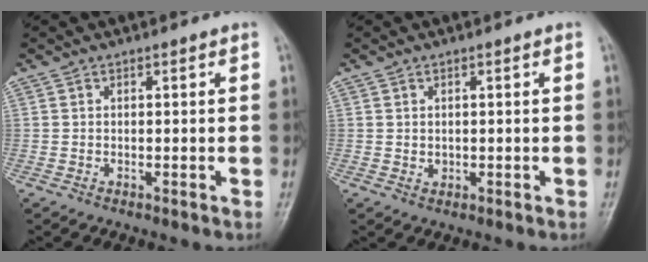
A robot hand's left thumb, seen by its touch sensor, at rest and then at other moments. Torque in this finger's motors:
{"motor_torque": [-0.48, 0.01, -0.26, 0.06, 0.03]}